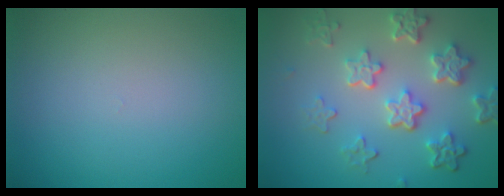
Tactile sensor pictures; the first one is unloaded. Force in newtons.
{"total": 5.9, "press": 4.4, "slide": 3.9}